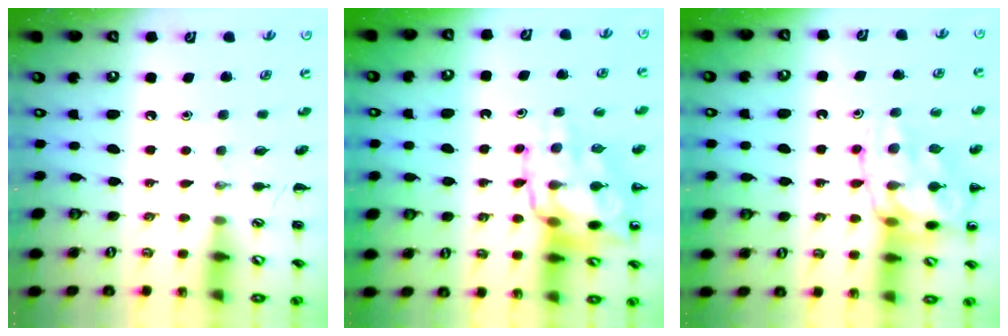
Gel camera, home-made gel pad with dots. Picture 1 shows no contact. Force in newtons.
{"total": 15.0, "press": 14.8, "slide": 2.2}
{"total": 16.8, "press": 16.6, "slide": 1.9}